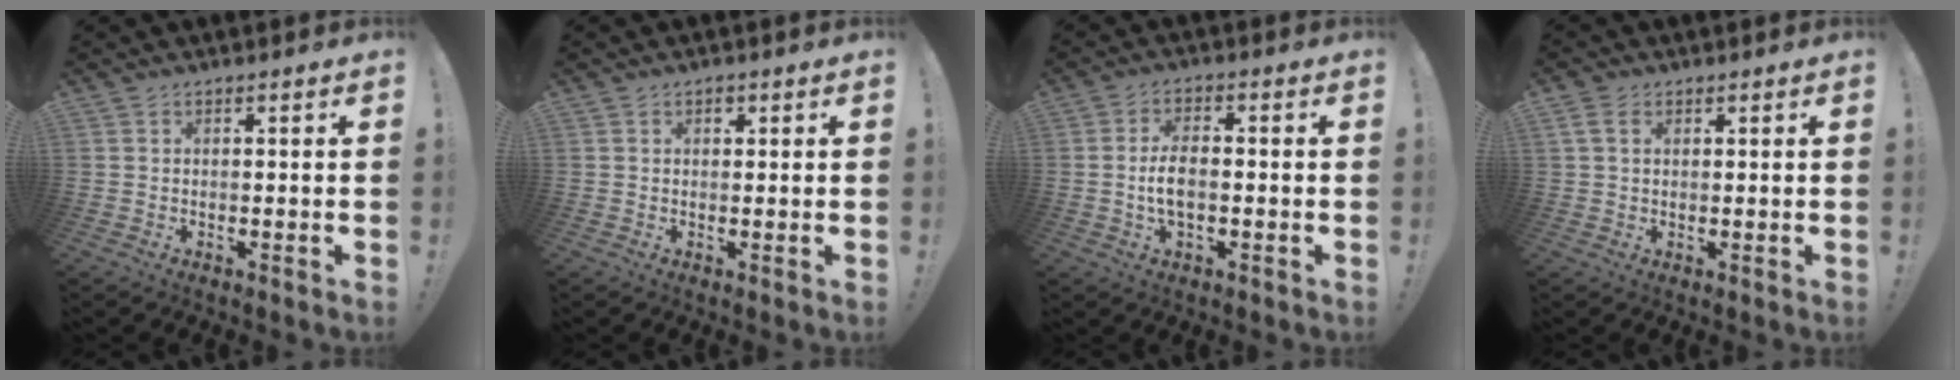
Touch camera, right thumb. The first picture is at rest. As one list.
[{"total": 1.2, "force": [0.5, 0.9, 0.5], "torque": [0.004, -0.002, 0.007]}, {"total": 6.1, "force": [-0.7, 2.9, 5.3], "torque": [-0.095, 0.003, -0.015]}, {"total": 3.7, "force": [1.5, 2.4, 2.4], "torque": [-0.041, 0.003, 0.029]}]